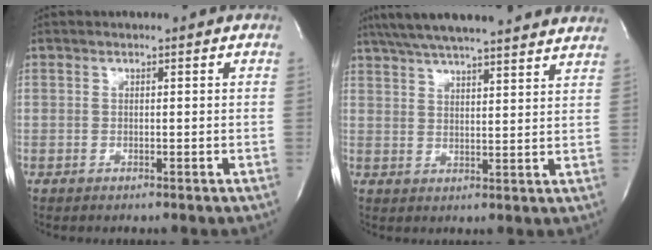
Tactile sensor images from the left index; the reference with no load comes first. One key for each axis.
{"total": 22.5, "fx": 19.8, "fy": 2.2, "fz": 10.5, "tx": -0.178, "ty": 0.035, "tz": 0.268}